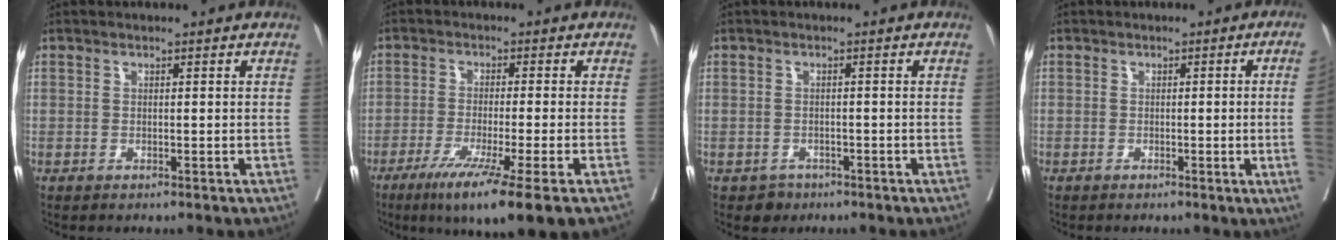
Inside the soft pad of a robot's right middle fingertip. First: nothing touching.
{"total": 11.6, "force": [-7.1, -0.8, 9.2], "torque": [-0.140, -0.033, -0.110]}
{"total": 2.0, "force": [-1.3, 1.6, 0.1], "torque": [-0.002, 0.007, -0.019]}
{"total": 6.4, "force": [-0.8, -2.5, 5.9], "torque": [-0.067, -0.015, -0.008]}